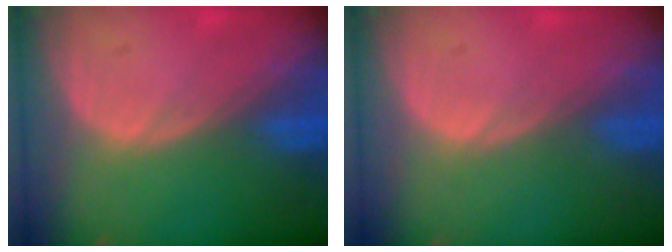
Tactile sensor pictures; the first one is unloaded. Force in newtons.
{"total": 0.5, "press": 0.1, "slide": 0.5}